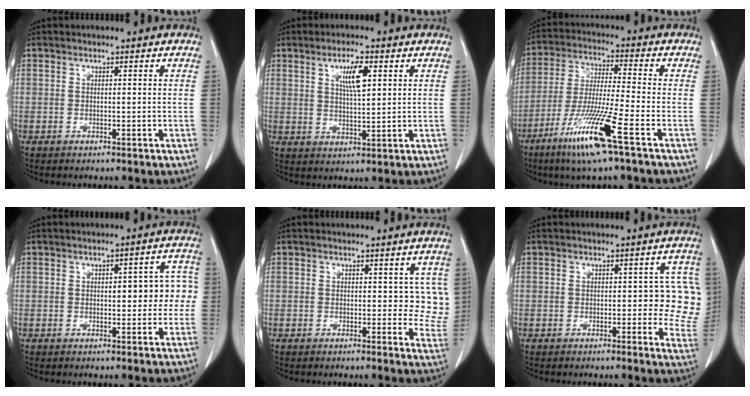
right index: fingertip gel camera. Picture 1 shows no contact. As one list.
[{"total": 5.5, "force": [2.2, 1.1, 5.0], "torque": [-0.090, 0.000, 0.040]}, {"total": 13.2, "force": [-6.9, -0.9, 11.2], "torque": [-0.227, -0.034, -0.132]}, {"total": 7.0, "force": [0.3, 3.0, 6.3], "torque": [-0.064, 0.029, 0.006]}, {"total": 4.8, "force": [1.3, 3.0, 3.4], "torque": [-0.007, -0.002, 0.011]}, {"total": 7.3, "force": [0.6, 3.5, 6.4], "torque": [-0.046, 0.012, 0.005]}]